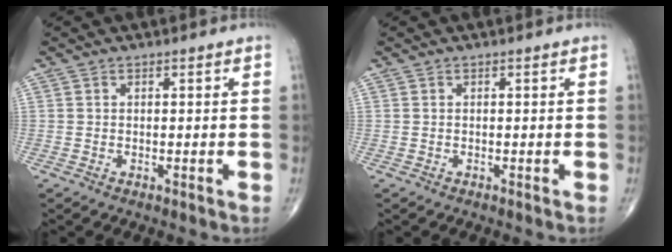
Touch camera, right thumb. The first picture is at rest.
{"total": 0.0}